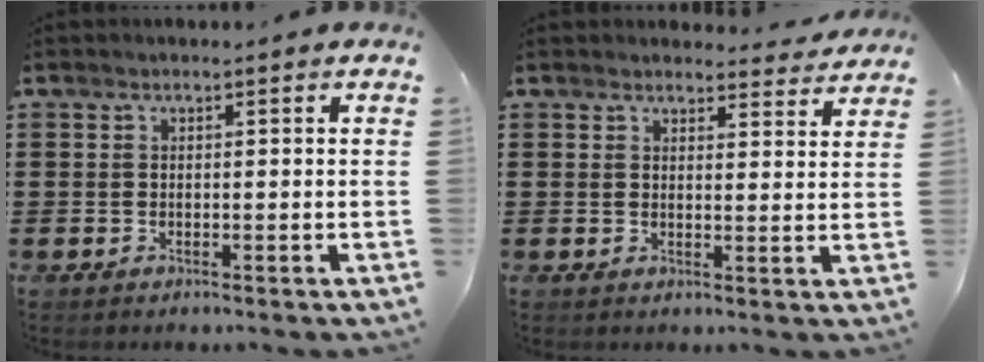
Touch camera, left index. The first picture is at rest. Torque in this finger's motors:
{"motor_torque": [1.71, -0.43, 0.18, -0.01]}